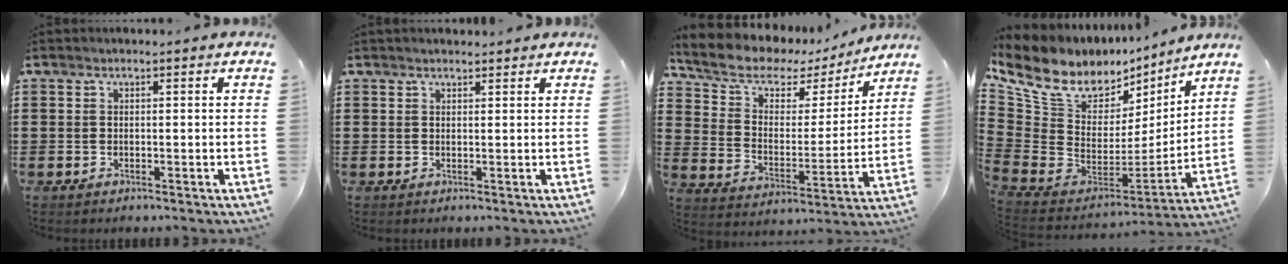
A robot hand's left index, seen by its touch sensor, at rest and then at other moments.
{"total": 0.9, "force": [0.8, 0.3, 0.1], "torque": [-0.004, 0.001, 0.016]}
{"total": 6.8, "force": [5.2, 3.7, 2.2], "torque": [-0.080, -0.032, 0.088]}
{"total": 9.8, "force": [6.9, 5.6, 4.2], "torque": [-0.138, -0.056, 0.121]}